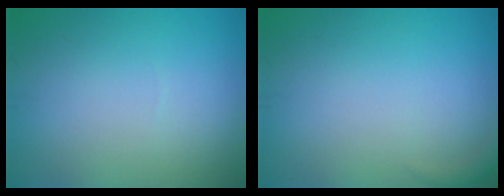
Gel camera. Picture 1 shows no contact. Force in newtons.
{"total": 0.7, "press": 0.7, "slide": 0.1}